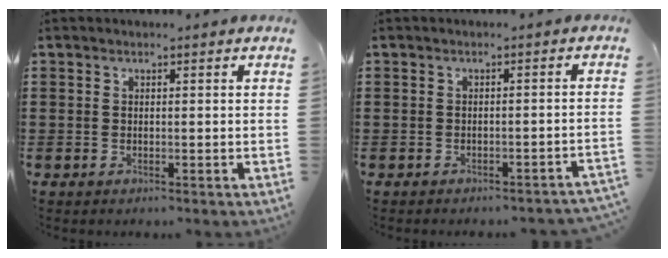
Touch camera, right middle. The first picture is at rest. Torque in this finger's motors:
{"motor_torque": [0.65, -0.65, 0.02, 0.04]}